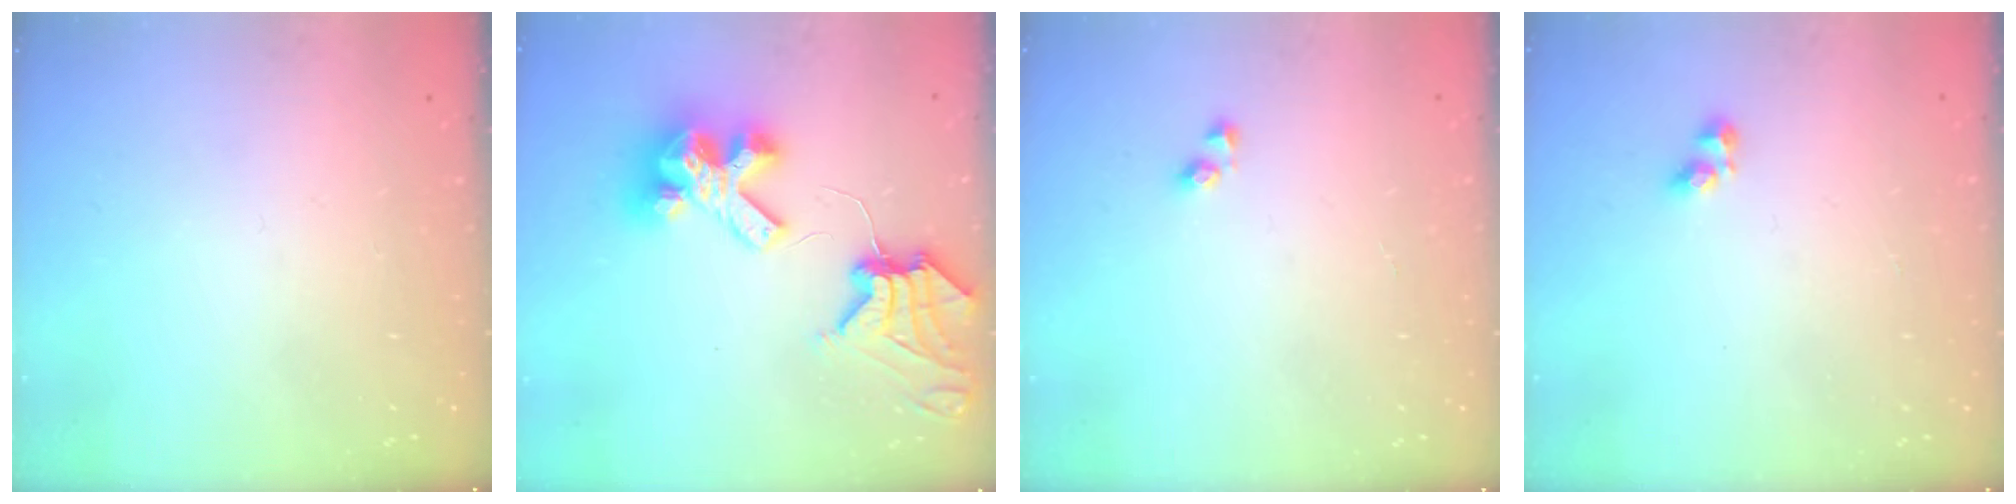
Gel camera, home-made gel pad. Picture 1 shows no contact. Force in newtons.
{"total": 11.3, "press": 11.3, "slide": 1.4}
{"total": 2.8, "press": 2.8, "slide": 0.3}
{"total": 2.7, "press": 2.7, "slide": 0.3}